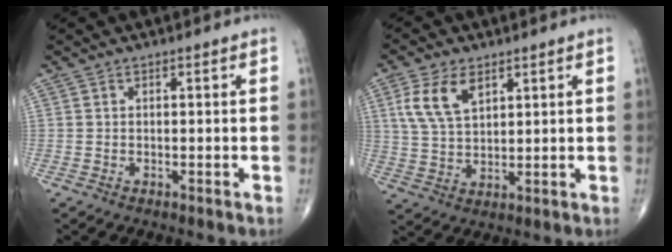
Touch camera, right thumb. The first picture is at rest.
{"total": 8.5, "force": [3.8, 4.7, 6.0], "torque": [-0.113, -0.009, 0.079]}